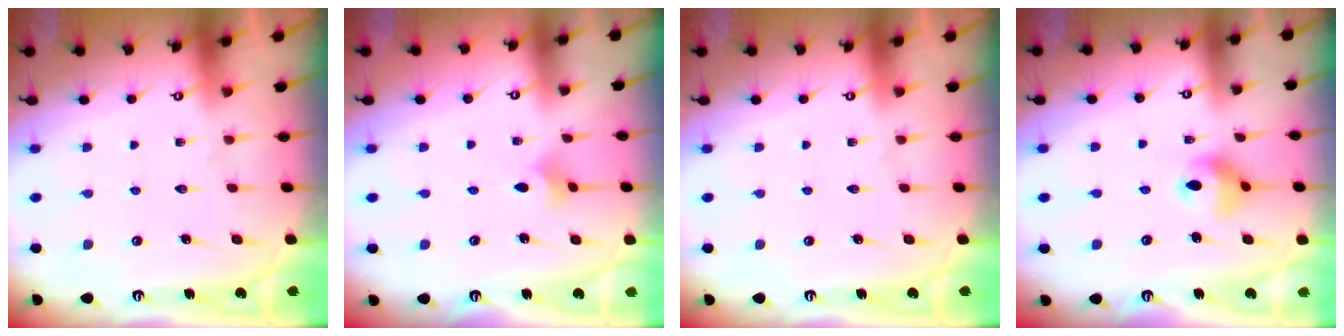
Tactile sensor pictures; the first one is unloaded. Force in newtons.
{"total": 2.5, "press": 2.5, "slide": 0.5}
{"total": 0.0}
{"total": 9.2, "press": 8.6, "slide": 3.2}